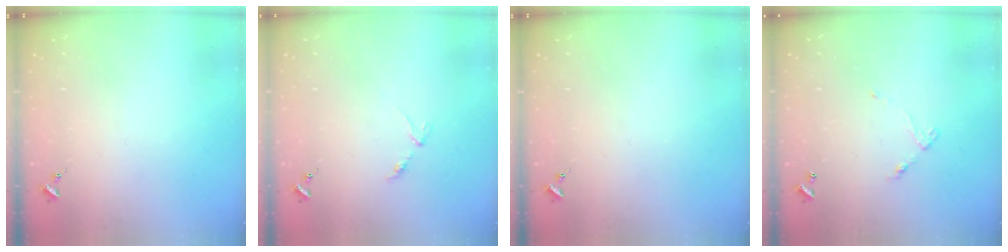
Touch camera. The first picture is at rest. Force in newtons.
{"total": 2.8, "press": 2.8, "slide": 0.5}
{"total": 0.0}
{"total": 4.5, "press": 4.5, "slide": 0.3}